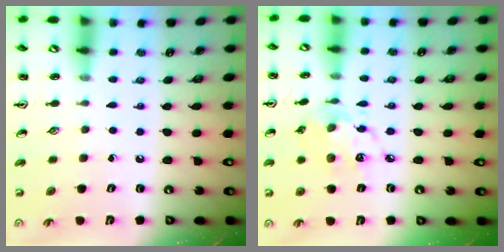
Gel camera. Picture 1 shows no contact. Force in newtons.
{"total": 10.0, "press": 10.0, "slide": 0.5}